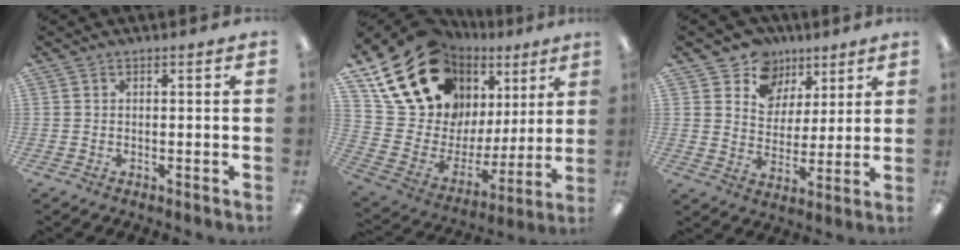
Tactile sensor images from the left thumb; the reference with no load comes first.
{"total": 20.7, "force": [14.9, 12.0, 7.9], "torque": [-0.150, -0.098, 0.285]}
{"total": 10.9, "force": [7.1, 8.2, 1.2], "torque": [-0.027, -0.056, 0.133]}